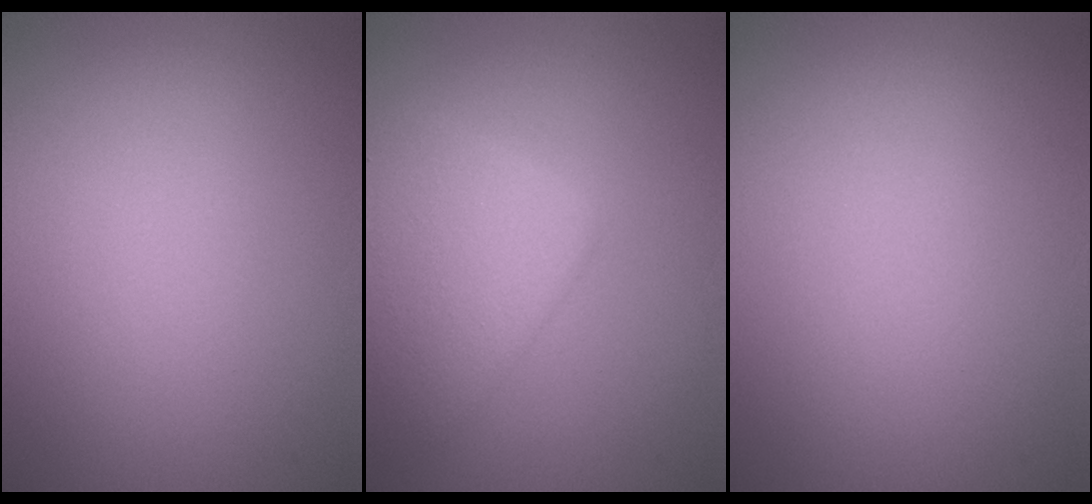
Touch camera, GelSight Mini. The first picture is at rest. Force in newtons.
{"total": 4.5, "press": 4.5, "slide": 0.2}
{"total": 0.0}